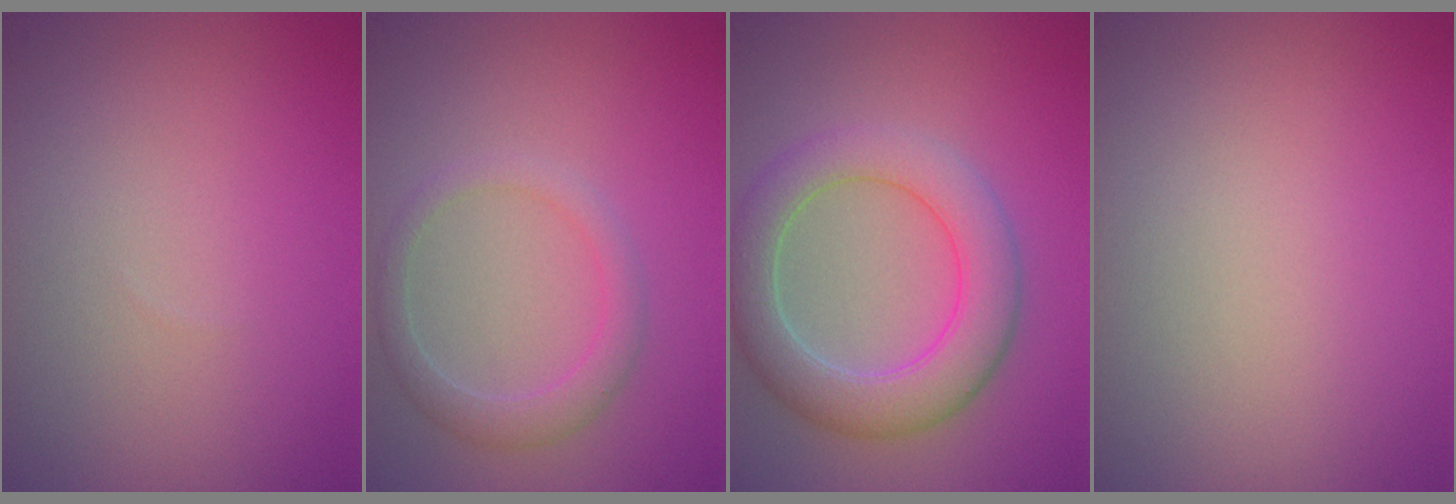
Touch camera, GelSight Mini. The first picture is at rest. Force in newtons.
{"total": 2.3, "press": 2.3, "slide": 0.1}
{"total": 5.9, "press": 5.9, "slide": 0.1}
{"total": 0.0}